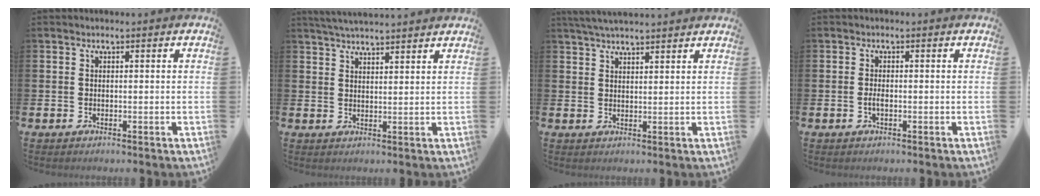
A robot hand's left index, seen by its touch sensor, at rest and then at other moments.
{"total": 3.8, "force": [3.8, -0.1, 0.5], "torque": [-0.017, -0.015, 0.070]}
{"total": 3.6, "force": [3.4, 0.3, 1.0], "torque": [-0.022, -0.008, 0.062]}
{"total": 1.2, "force": [-0.3, 0.5, 1.1], "torque": [-0.013, -0.002, -0.008]}